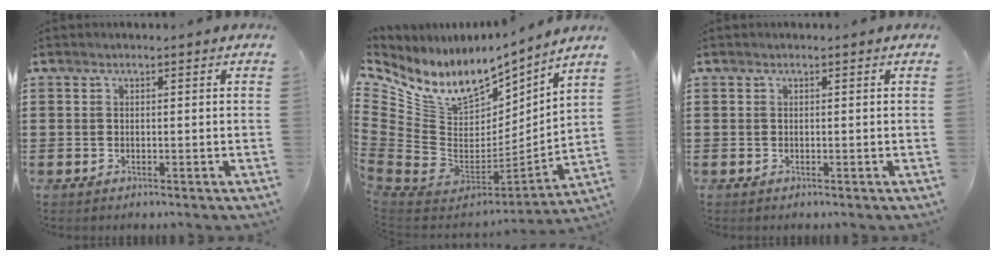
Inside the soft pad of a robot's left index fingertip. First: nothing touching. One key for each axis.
{"total": 11.4, "fx": 6.3, "fy": 7.1, "fz": 6.2, "tx": -0.158, "ty": -0.057, "tz": 0.110}
{"total": 0.0}